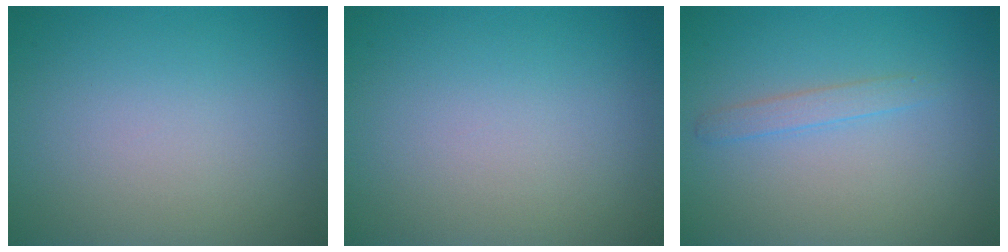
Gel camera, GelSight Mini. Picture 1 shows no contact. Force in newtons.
{"total": 0.0}
{"total": 1.3, "press": 1.3, "slide": 0.1}